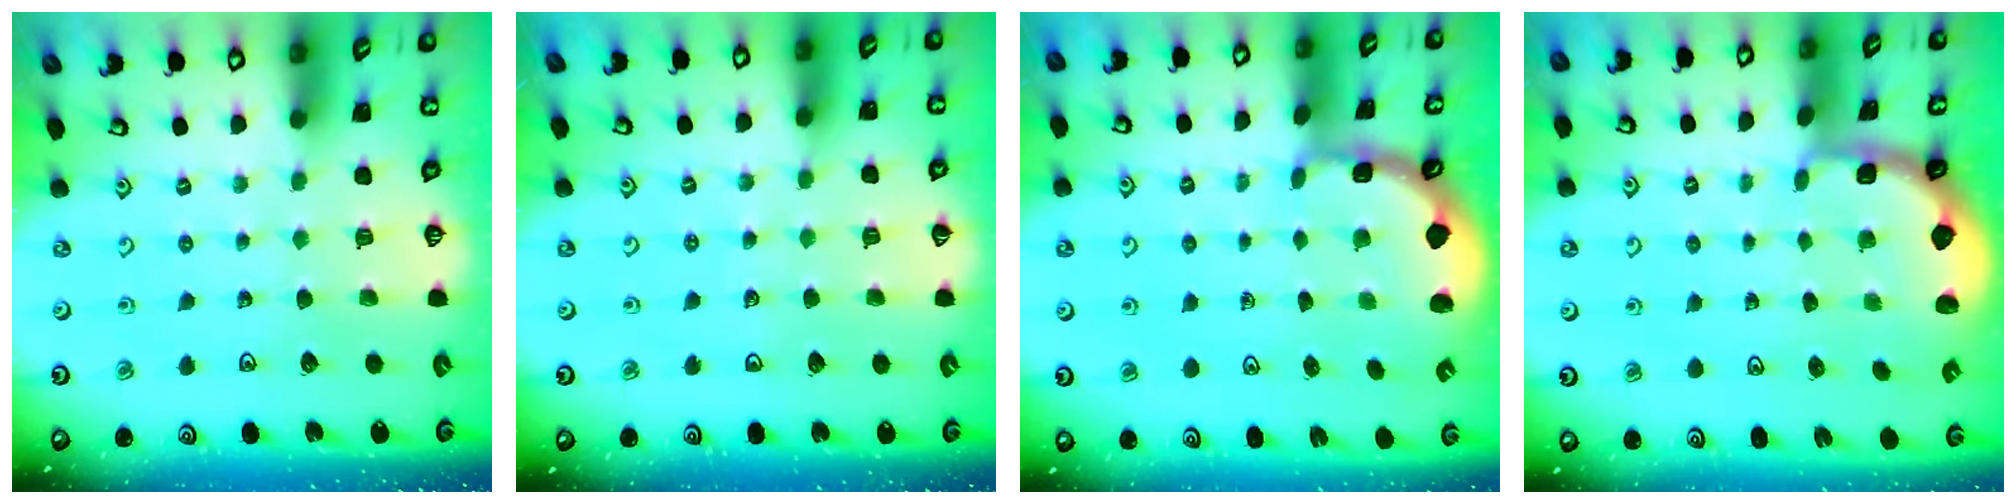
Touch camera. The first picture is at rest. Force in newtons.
{"total": 3.2, "press": 3.2, "slide": 0.4}
{"total": 1.2, "press": 1.1, "slide": 0.5}
{"total": 1.2, "press": 1.2, "slide": 0.2}